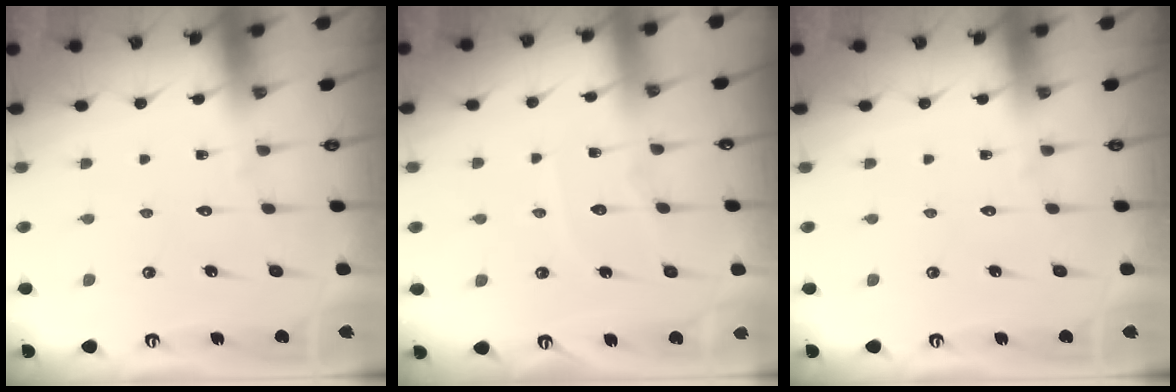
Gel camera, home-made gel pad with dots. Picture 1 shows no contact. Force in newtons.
{"total": 5.1, "press": 5.1, "slide": 0.6}
{"total": 0.0}